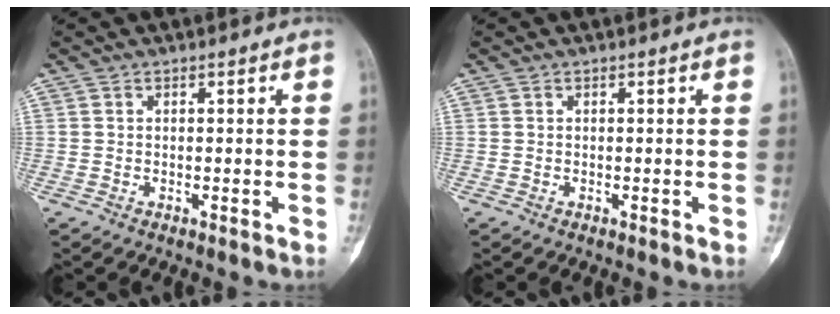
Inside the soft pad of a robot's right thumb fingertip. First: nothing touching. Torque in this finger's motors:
{"motor_torque": [0.13, 0.08, 0.05, -0.13, 0.00]}